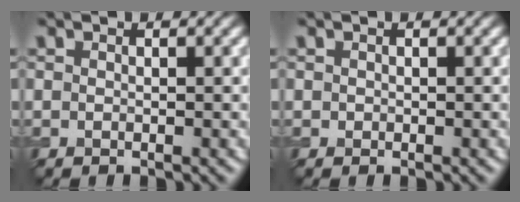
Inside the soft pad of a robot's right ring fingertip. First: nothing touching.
{"total": 0.0}